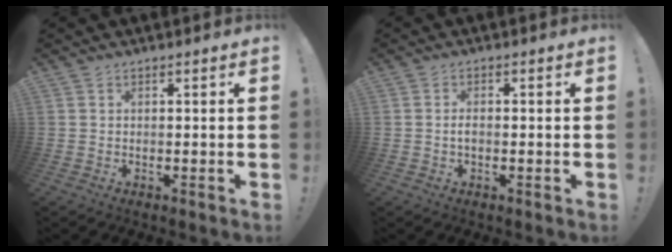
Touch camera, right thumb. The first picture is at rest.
{"total": 2.6, "force": [-0.6, 1.2, 2.2], "torque": [-0.047, 0.002, -0.014]}